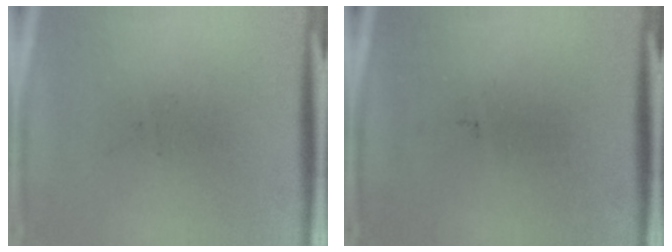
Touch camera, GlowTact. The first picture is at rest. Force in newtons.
{"total": 0.0}